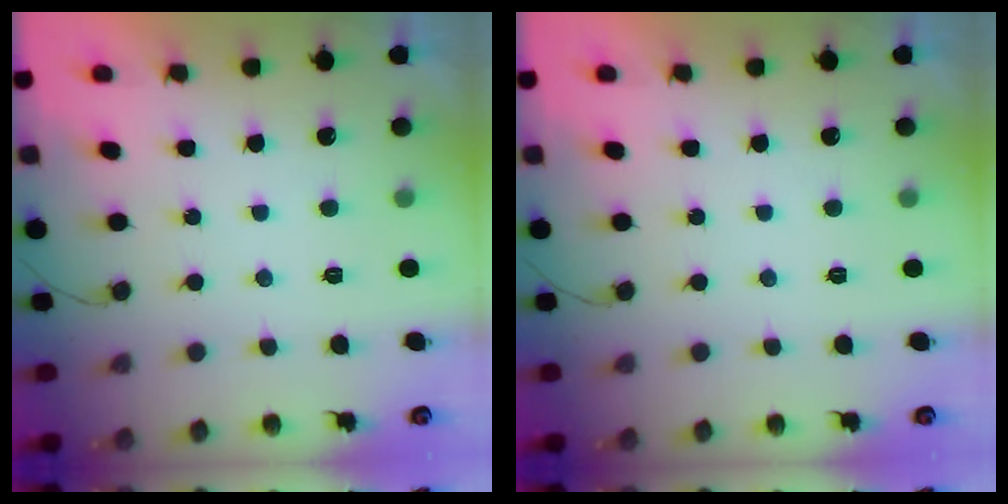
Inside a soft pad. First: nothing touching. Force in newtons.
{"total": 0.0}